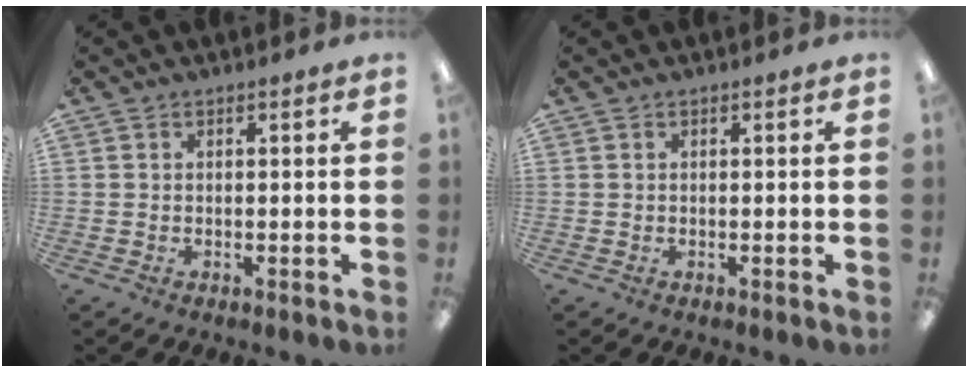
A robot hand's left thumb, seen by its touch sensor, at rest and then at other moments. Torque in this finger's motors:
{"motor_torque": [-0.06, 0.06, -0.08, 0.22, 0.00]}